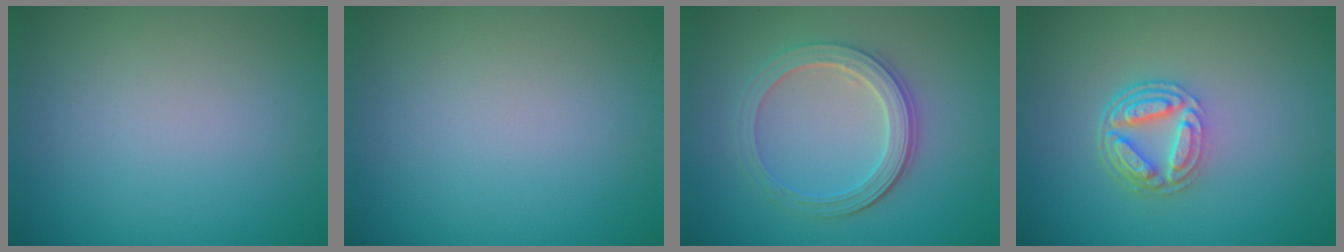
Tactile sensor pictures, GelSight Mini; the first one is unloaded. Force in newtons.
{"total": 0.0}
{"total": 3.9, "press": 3.4, "slide": 2.0}
{"total": 4.5, "press": 3.3, "slide": 3.0}